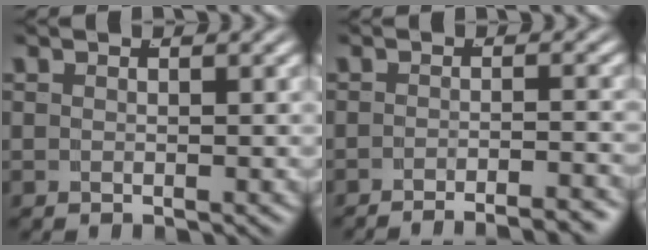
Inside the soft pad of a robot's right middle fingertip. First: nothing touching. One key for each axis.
{"total": 5.2, "fx": -5.0, "fy": 0.5, "fz": 1.4, "tx": -0.004, "ty": -0.002, "tz": -0.080}